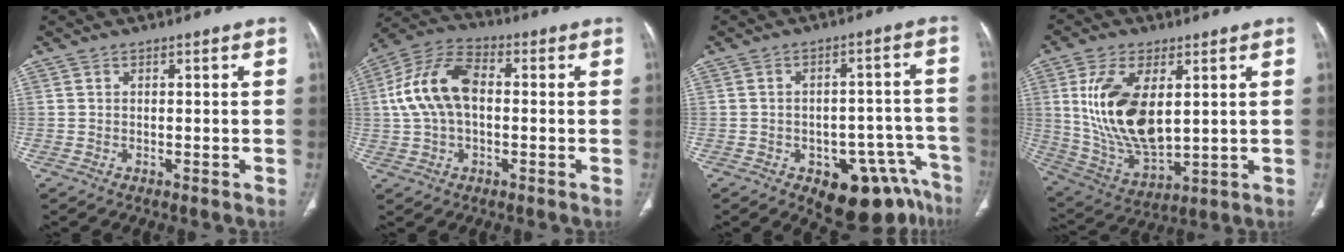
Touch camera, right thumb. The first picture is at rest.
{"total": 12.8, "force": [0.8, 7.8, 10.1], "torque": [-0.201, 0.033, 0.007]}
{"total": 14.0, "force": [-8.4, 7.2, 8.5], "torque": [-0.052, 0.070, -0.105]}
{"total": 17.3, "force": [3.6, 8.9, 14.4], "torque": [-0.272, -0.022, 0.083]}